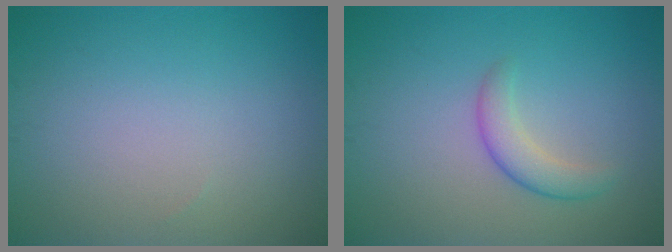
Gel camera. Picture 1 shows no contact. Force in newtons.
{"total": 2.4, "press": 2.4, "slide": 0.1}